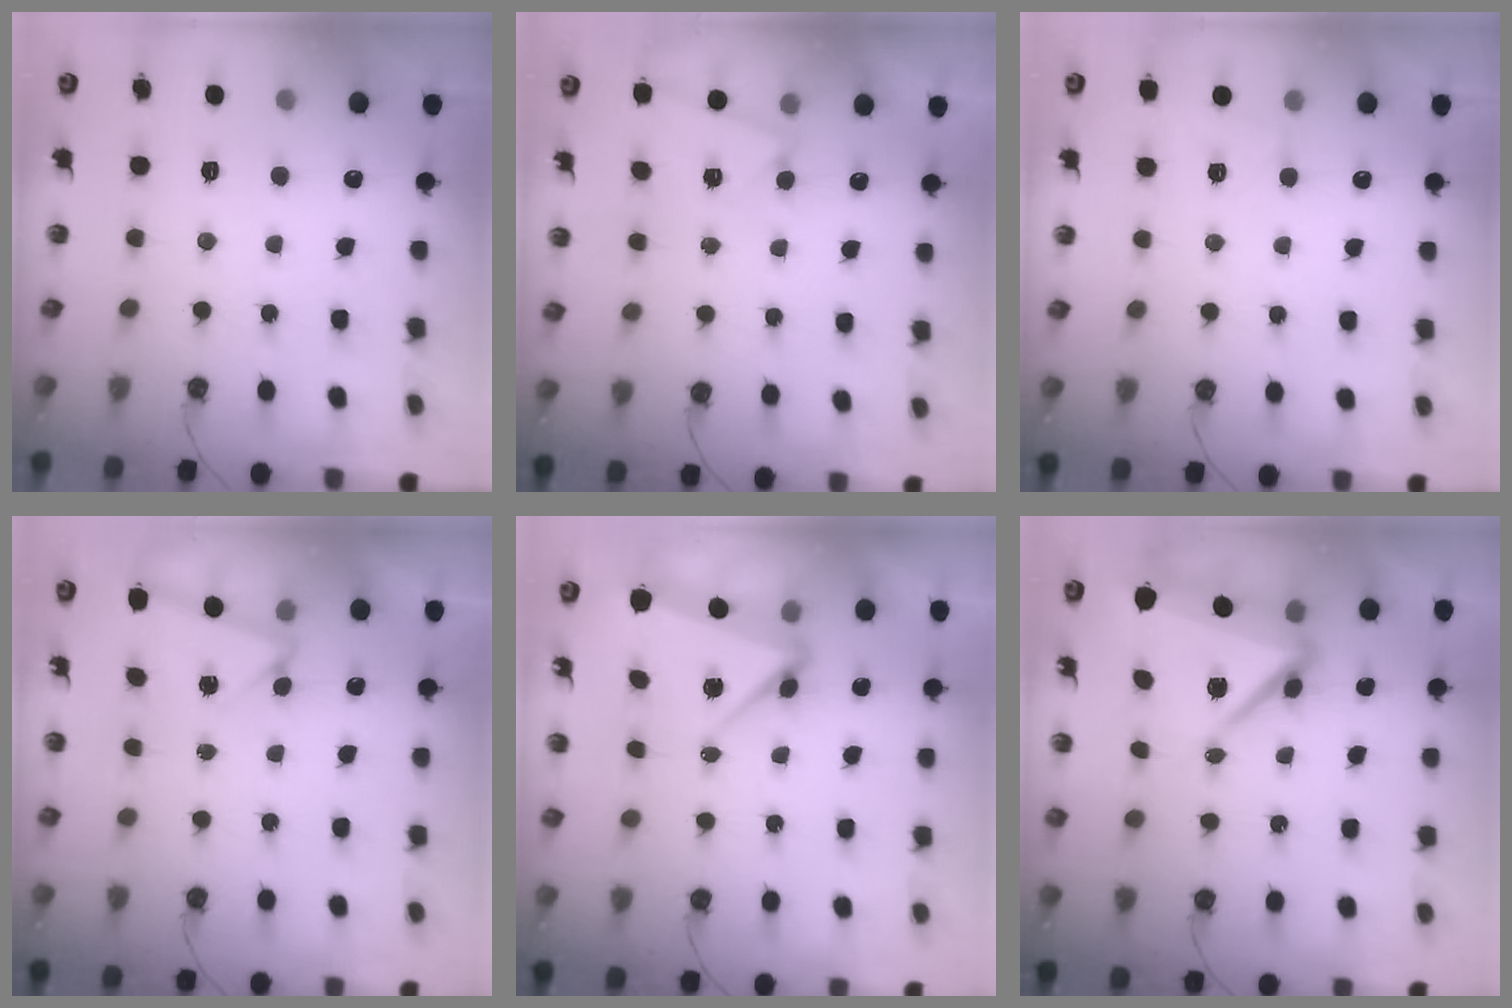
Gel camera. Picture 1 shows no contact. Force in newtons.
{"total": 3.5, "press": 2.8, "slide": 2.2}
{"total": 3.5, "press": 3.4, "slide": 0.6}
{"total": 3.0, "press": 2.5, "slide": 1.8}
{"total": 5.4, "press": 5.3, "slide": 1.4}
{"total": 9.2, "press": 8.3, "slide": 4.1}